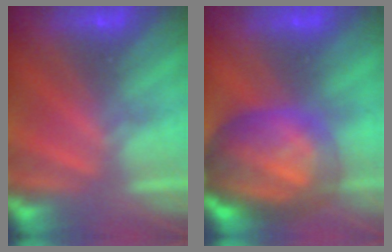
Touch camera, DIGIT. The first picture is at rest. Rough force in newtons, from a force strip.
{"total": 7.2}